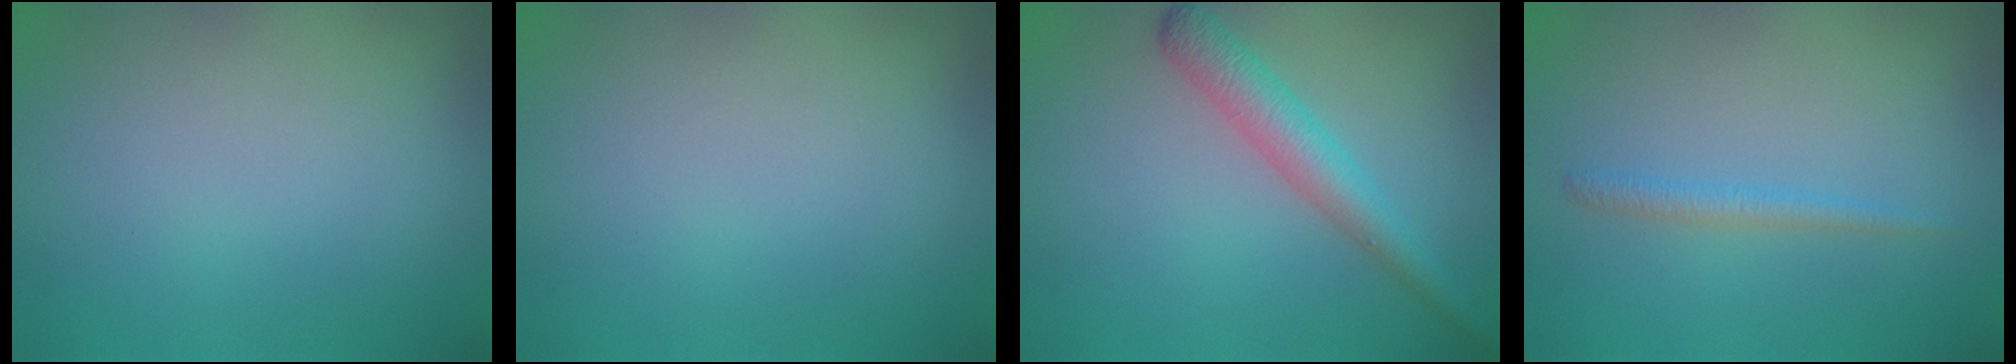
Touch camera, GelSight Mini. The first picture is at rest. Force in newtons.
{"total": 0.0}
{"total": 3.5, "press": 3.5, "slide": 0.0}
{"total": 1.3, "press": 1.3, "slide": 0.0}